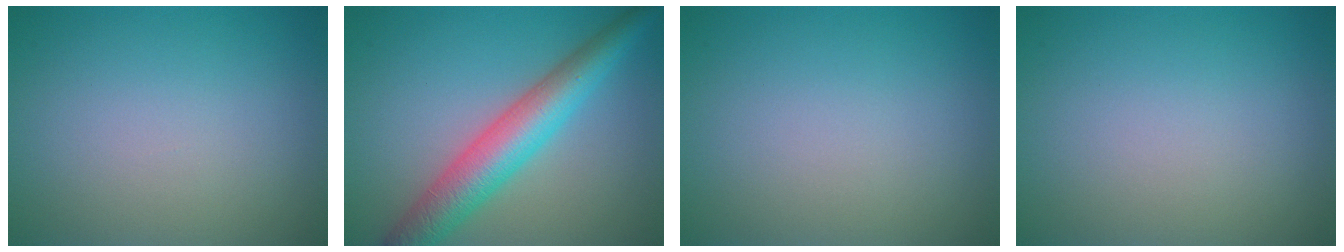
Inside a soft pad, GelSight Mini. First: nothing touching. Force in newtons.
{"total": 6.4, "press": 6.4, "slide": 0.2}
{"total": 0.0}
{"total": 0.0}